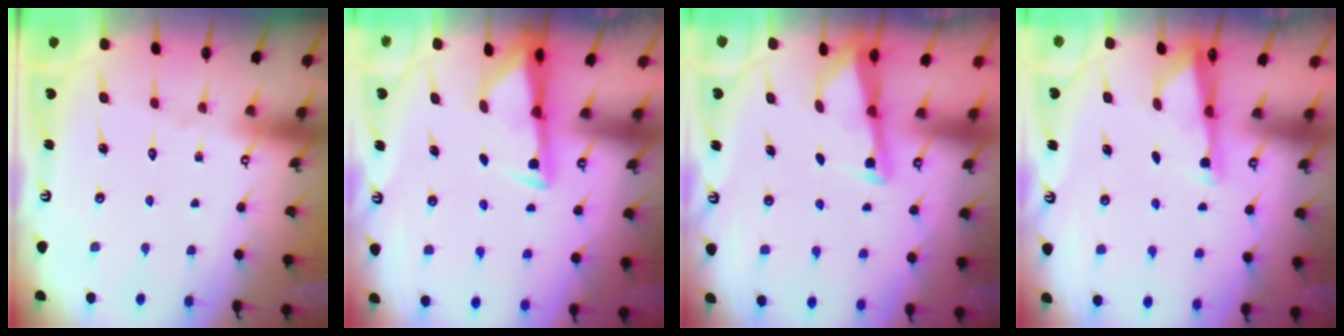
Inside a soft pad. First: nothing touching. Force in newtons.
{"total": 2.8, "press": 2.8, "slide": 0.5}
{"total": 2.9, "press": 2.9, "slide": 0.2}
{"total": 2.8, "press": 2.8, "slide": 0.5}